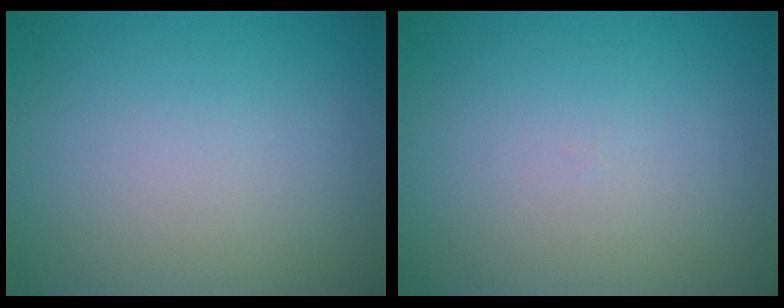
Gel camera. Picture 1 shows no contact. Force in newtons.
{"total": 0.0}